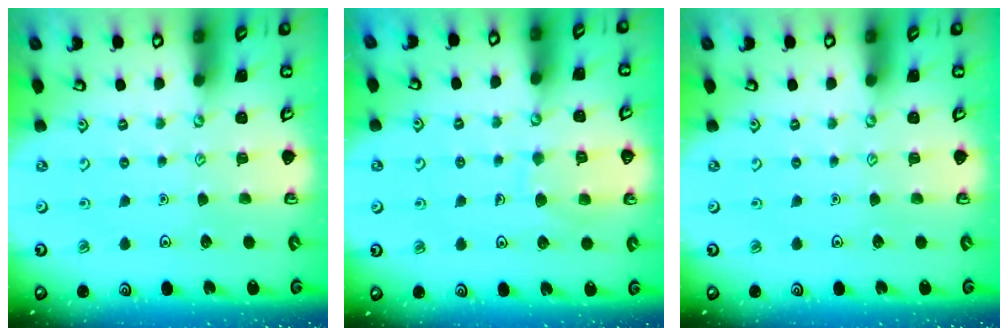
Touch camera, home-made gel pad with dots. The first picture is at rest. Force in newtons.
{"total": 7.7, "press": 7.7, "slide": 0.6}
{"total": 0.0}